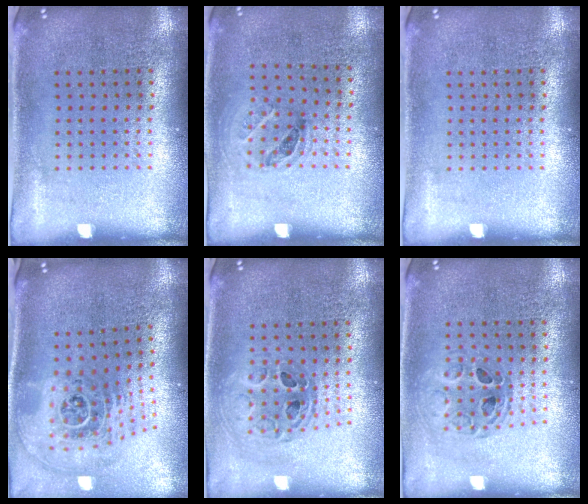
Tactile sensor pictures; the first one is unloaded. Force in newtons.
{"total": 1.0, "press": 0.7, "slide": 0.7}
{"total": 0.0}
{"total": 2.8, "press": 1.8, "slide": 2.1}
{"total": 0.7, "press": 0.7, "slide": 0.1}
{"total": 0.8, "press": 0.8, "slide": 0.1}